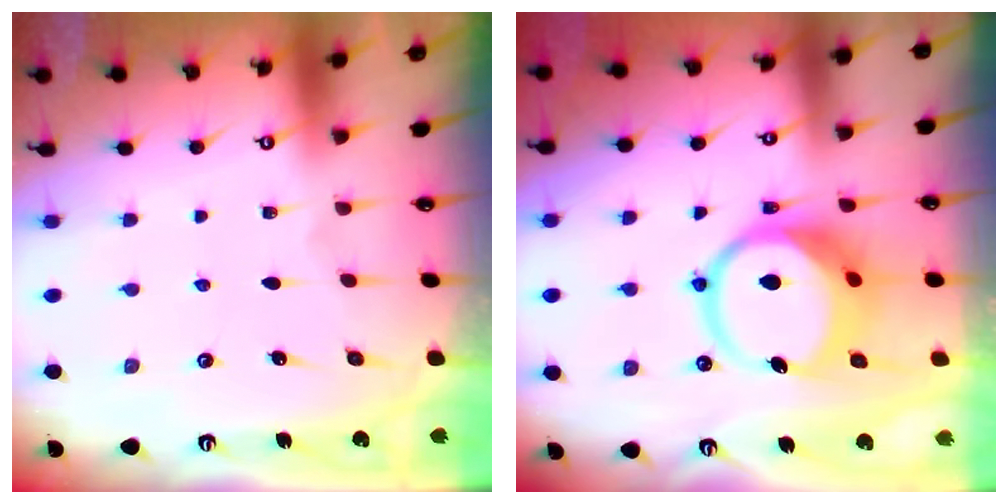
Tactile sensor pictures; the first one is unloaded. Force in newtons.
{"total": 12.8, "press": 12.7, "slide": 1.7}